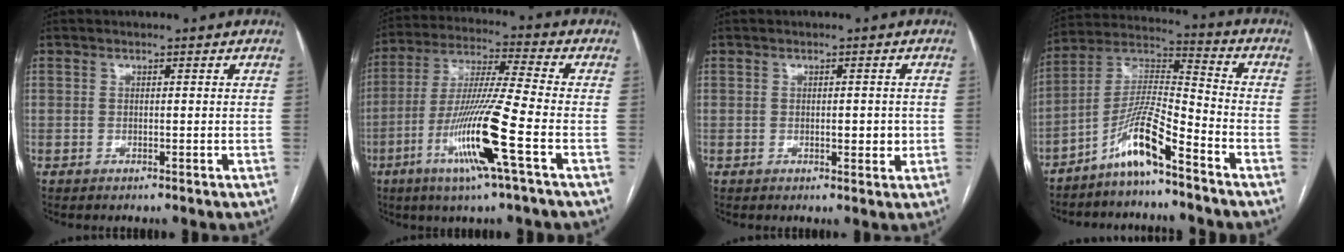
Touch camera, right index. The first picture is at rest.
{"total": 14.6, "force": [-5.6, -1.1, 13.4], "torque": [-0.269, -0.018, -0.111]}
{"total": 2.4, "force": [-0.2, 1.1, 2.1], "torque": [-0.029, -0.001, 0.000]}
{"total": 10.2, "force": [-6.8, 0.5, 7.5], "torque": [-0.158, 0.007, -0.134]}